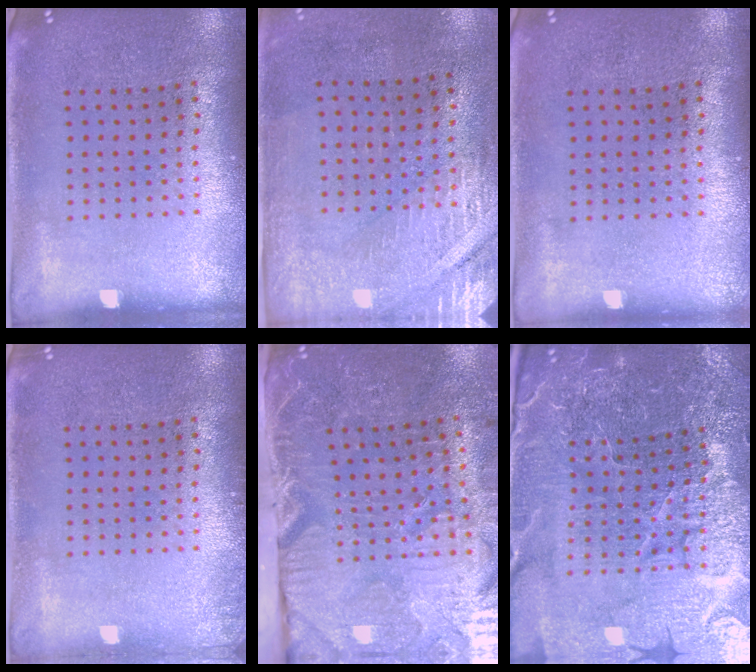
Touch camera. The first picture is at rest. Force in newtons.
{"total": 2.9, "press": 2.5, "slide": 1.4}
{"total": 0.0}
{"total": 0.7, "press": 0.6, "slide": 0.2}
{"total": 4.4, "press": 4.1, "slide": 1.4}
{"total": 5.3, "press": 5.0, "slide": 1.8}